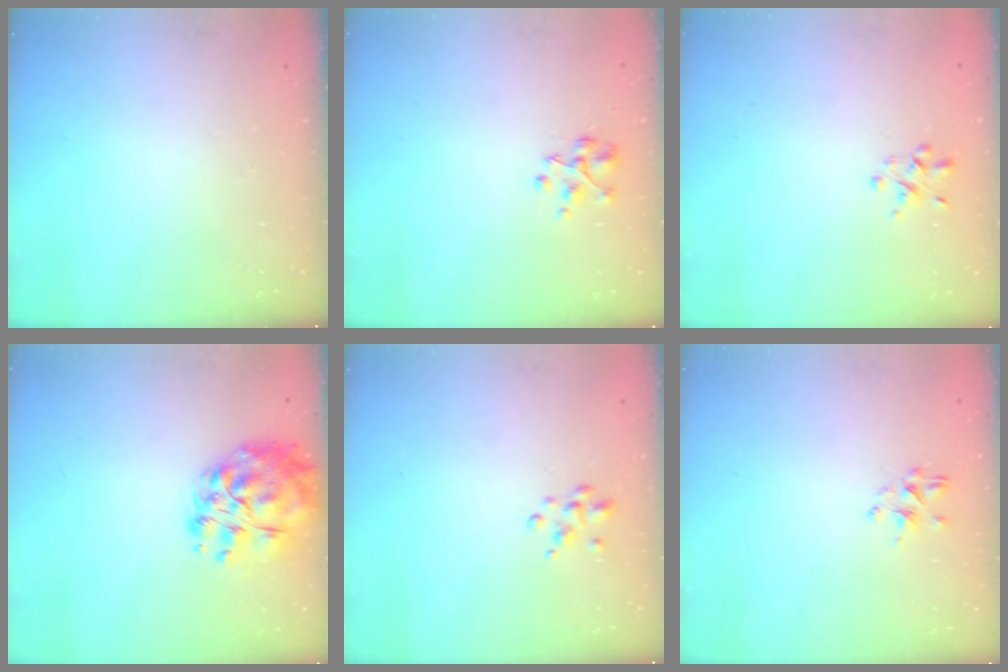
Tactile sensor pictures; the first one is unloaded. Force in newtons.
{"total": 2.9, "press": 2.9, "slide": 0.2}
{"total": 1.5, "press": 1.5, "slide": 0.3}
{"total": 14.4, "press": 13.9, "slide": 3.6}
{"total": 2.6, "press": 2.5, "slide": 0.5}
{"total": 2.2, "press": 2.0, "slide": 0.9}